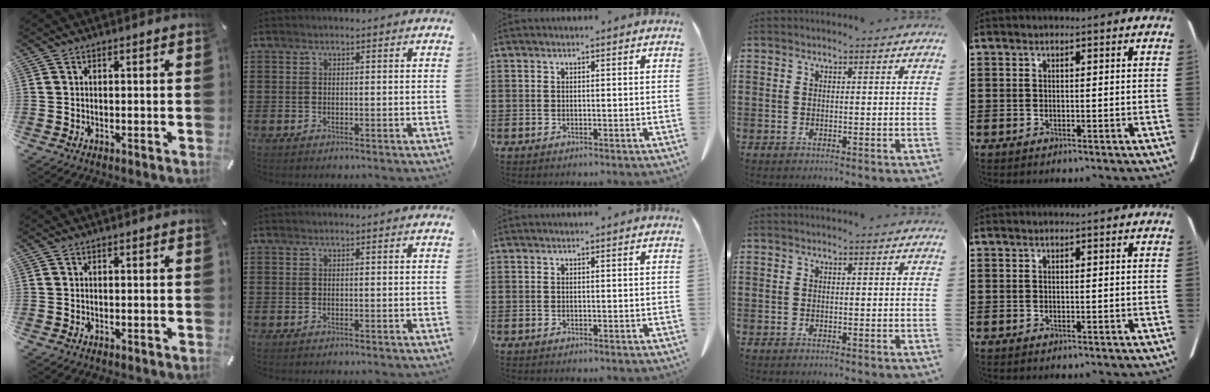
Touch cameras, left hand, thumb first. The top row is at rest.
{}